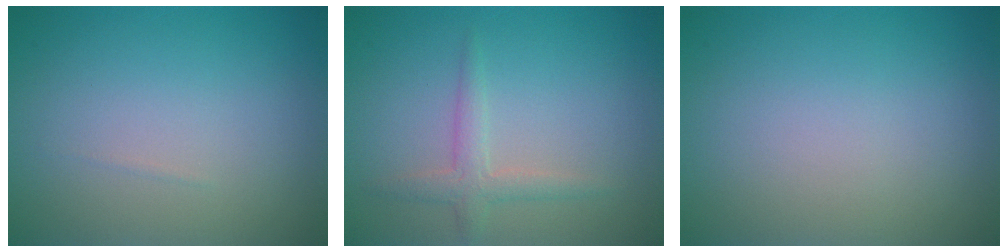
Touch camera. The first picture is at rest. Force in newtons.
{"total": 1.9, "press": 1.9, "slide": 0.1}
{"total": 0.0}